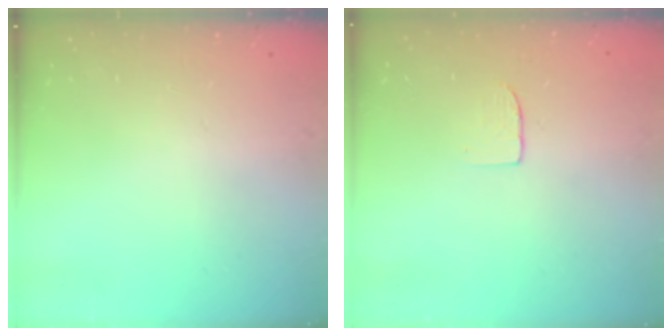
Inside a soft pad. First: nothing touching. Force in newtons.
{"total": 3.7, "press": 3.7, "slide": 0.3}